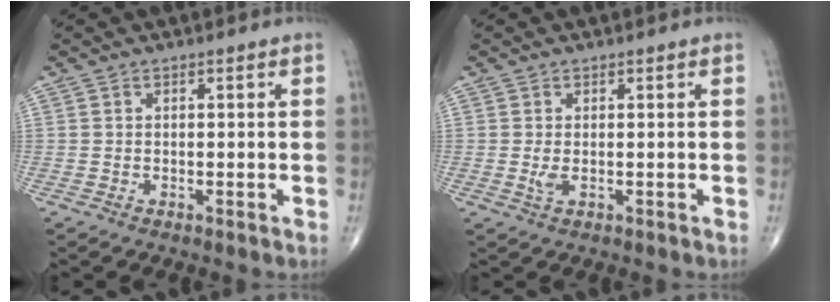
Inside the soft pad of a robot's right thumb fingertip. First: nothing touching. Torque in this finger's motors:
{"motor_torque": [0.66, -0.06, -0.01, 0.13, 0.01]}